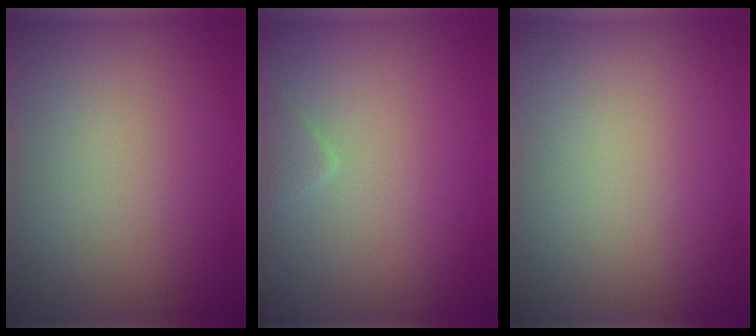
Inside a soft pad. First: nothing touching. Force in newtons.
{"total": 1.0, "press": 1.0, "slide": 0.1}
{"total": 0.0}